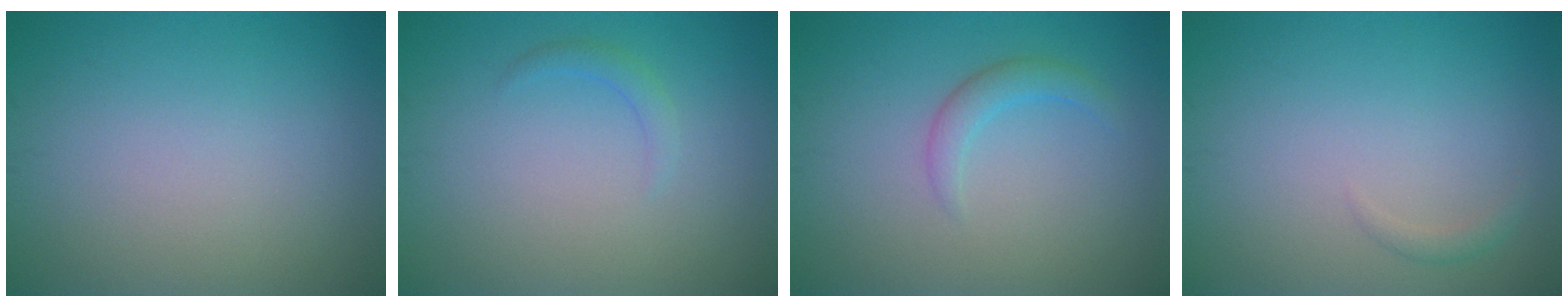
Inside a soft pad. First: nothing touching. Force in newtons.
{"total": 1.1, "press": 1.1, "slide": 0.2}
{"total": 1.8, "press": 1.8, "slide": 0.0}
{"total": 0.8, "press": 0.8, "slide": 0.1}